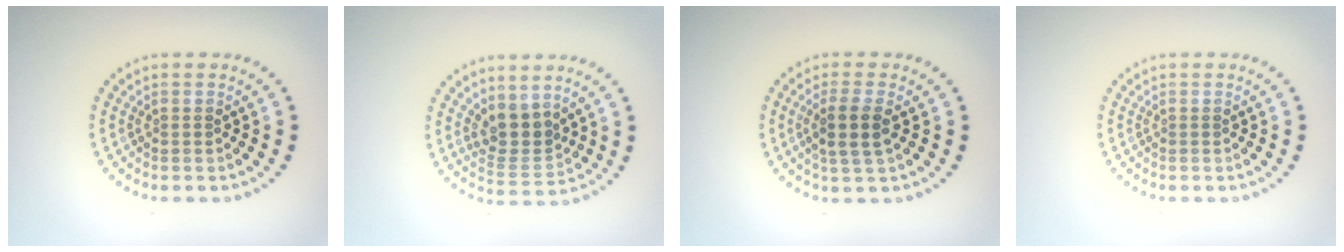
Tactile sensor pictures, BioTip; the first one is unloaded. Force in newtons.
{"total": 3.4, "press": 2.8, "slide": 1.9}
{"total": 2.8, "press": 2.5, "slide": 1.2}
{"total": 0.0}